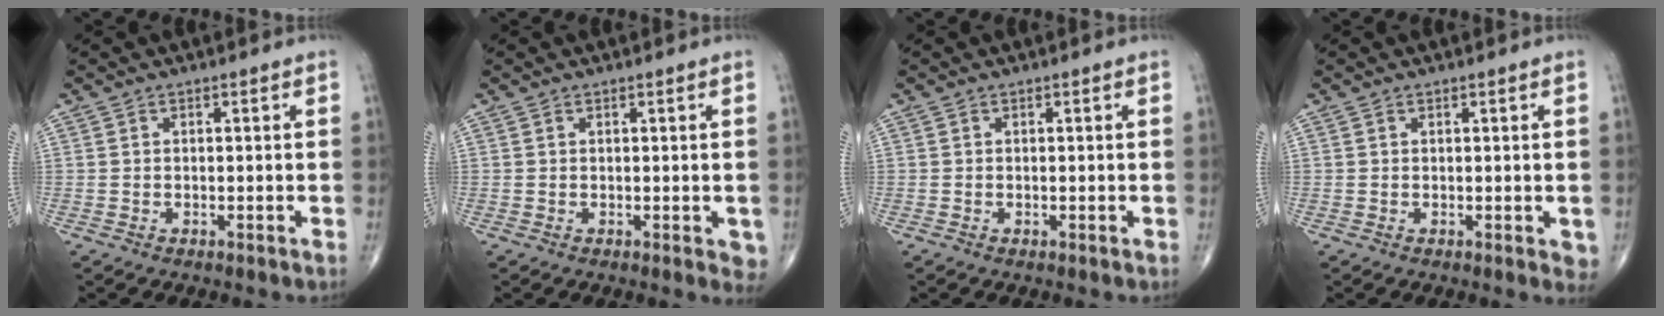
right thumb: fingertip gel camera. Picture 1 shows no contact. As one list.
[{"total": 2.8, "force": [-0.1, 1.3, 2.5], "torque": [-0.016, -0.005, 0.000]}, {"total": 0.0}, {"total": 2.1, "force": [0.2, 1.0, 1.8], "torque": [-0.017, -0.005, 0.004]}]